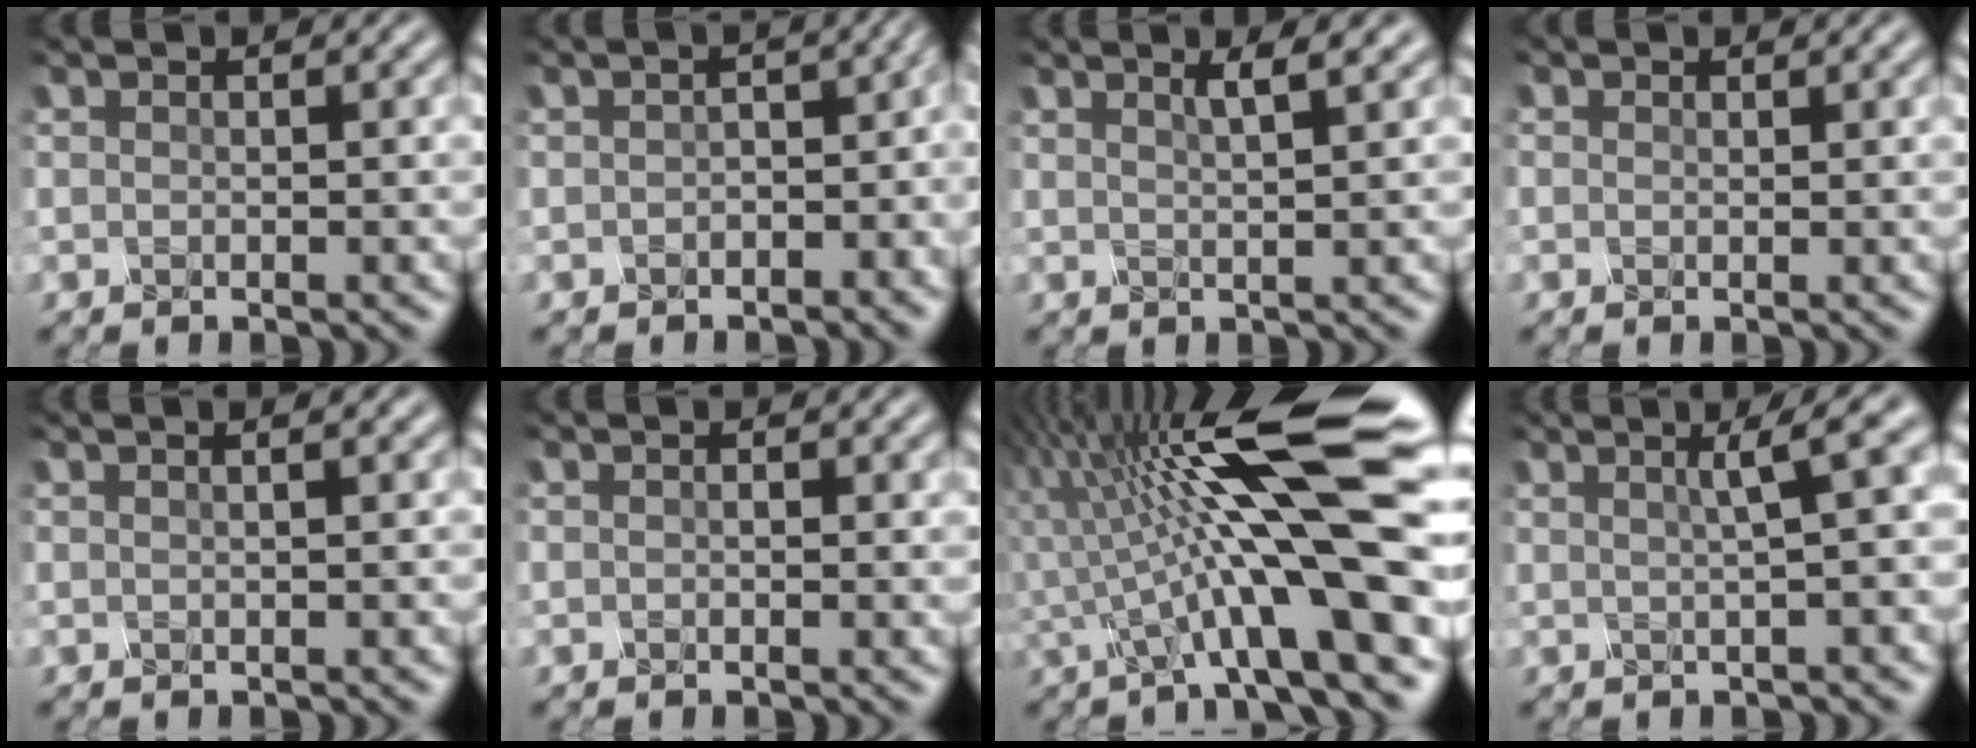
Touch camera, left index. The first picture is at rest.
{"total": 4.9, "force": [-1.5, 2.9, 3.7], "torque": [-0.030, 0.001, -0.007]}
{"total": 1.7, "force": [1.1, 0.0, 1.3], "torque": [0.003, 0.014, 0.008]}
{"total": 1.0, "force": [-0.4, -0.6, -0.7], "torque": [0.004, -0.004, 0.013]}
{"total": 3.0, "force": [1.4, 1.5, 2.2], "torque": [-0.014, 0.033, 0.006]}
{"total": 0.6, "force": [-0.5, -0.4, 0.0], "torque": [-0.002, -0.009, 0.011]}
{"total": 12.5, "force": [-0.5, 1.7, 12.4], "torque": [-0.205, 0.025, 0.009]}
{"total": 3.3, "force": [0.6, 0.2, 3.2], "torque": [-0.033, 0.016, 0.025]}